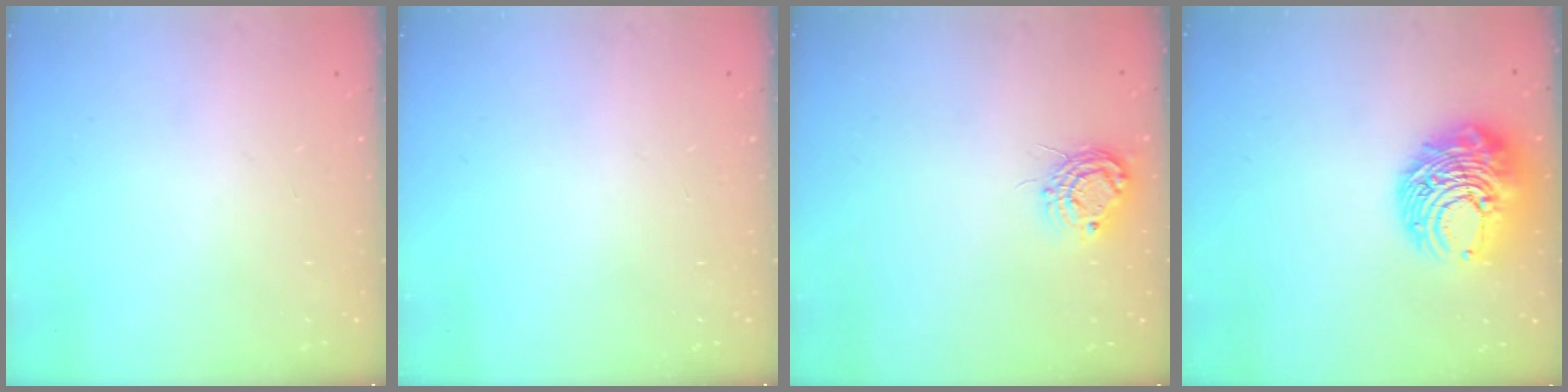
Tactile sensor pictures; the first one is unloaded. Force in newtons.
{"total": 0.0}
{"total": 8.9, "press": 8.8, "slide": 0.7}
{"total": 12.3, "press": 12.3, "slide": 1.3}